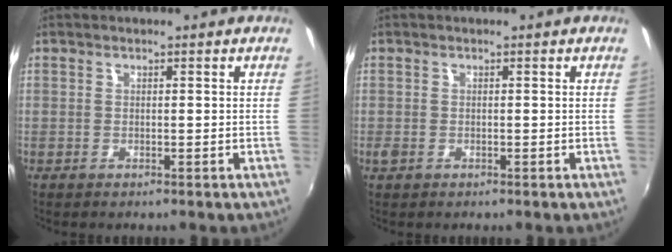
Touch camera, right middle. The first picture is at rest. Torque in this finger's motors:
{"motor_torque": [0.37, -0.32, -0.01, 0.02]}